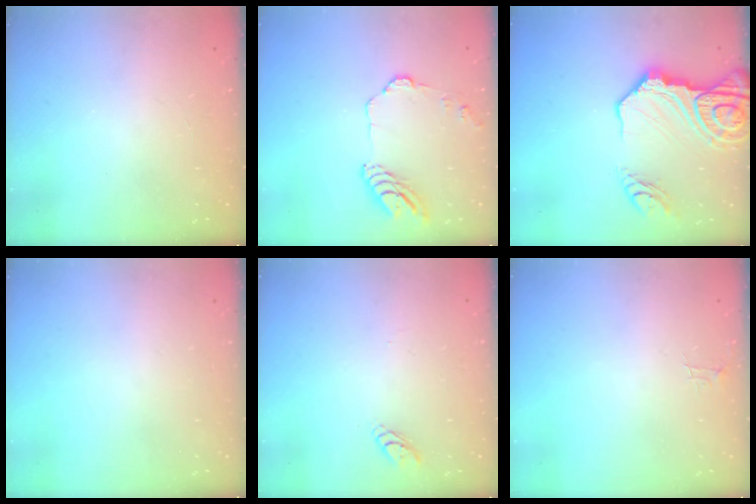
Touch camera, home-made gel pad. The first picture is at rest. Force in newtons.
{"total": 11.6, "press": 11.6, "slide": 0.8}
{"total": 19.6, "press": 19.5, "slide": 2.2}
{"total": 0.0}
{"total": 3.7, "press": 3.7, "slide": 0.3}
{"total": 3.8, "press": 3.8, "slide": 0.4}